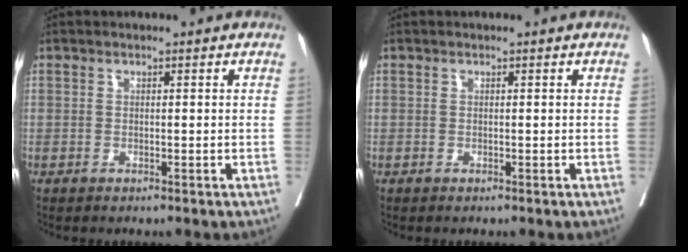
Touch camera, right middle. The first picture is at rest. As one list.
[{"total": 0.0}]